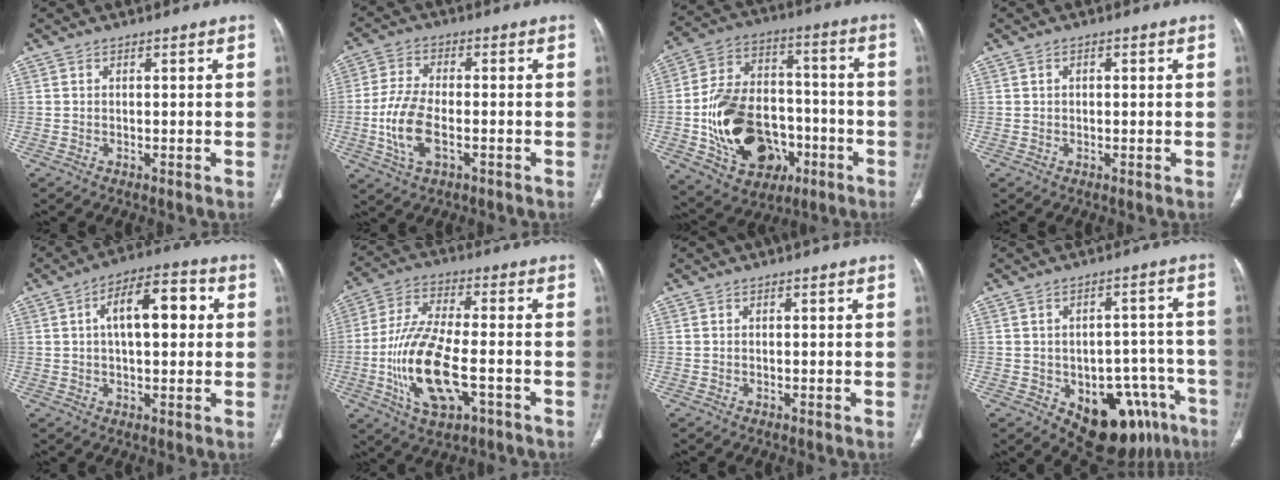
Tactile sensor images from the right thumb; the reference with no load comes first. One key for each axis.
{"total": 9.8, "fx": -2.5, "fy": 4.9, "fz": 8.1, "tx": -0.176, "ty": 0.010, "tz": -0.046}
{"total": 23.2, "fx": -6.2, "fy": 16.3, "fz": 15.3, "tx": -0.239, "ty": 0.037, "tz": -0.084}
{"total": 0.9, "fx": 0.2, "fy": 0.6, "fz": 0.6, "tx": -0.007, "ty": 0.002, "tz": 0.003}
{"total": 11.8, "fx": 2.3, "fy": 5.6, "fz": 10.2, "tx": -0.141, "ty": 0.025, "tz": 0.030}
{"total": 16.3, "fx": -4.6, "fy": 6.8, "fz": 14.1, "tx": -0.287, "ty": 0.017, "tz": -0.077}
{"total": 0.0}
{"total": 17.3, "fx": -8.4, "fy": 10.3, "fz": 11.1, "tx": -0.079, "ty": 0.051, "tz": -0.100}